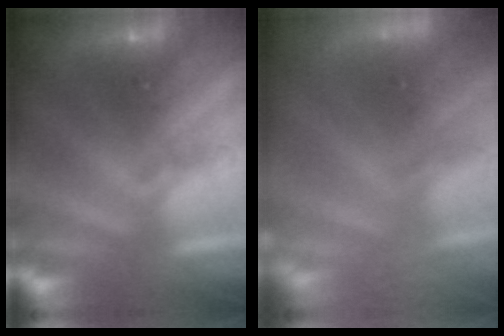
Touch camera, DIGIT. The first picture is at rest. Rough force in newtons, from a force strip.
{"total": 6.8}